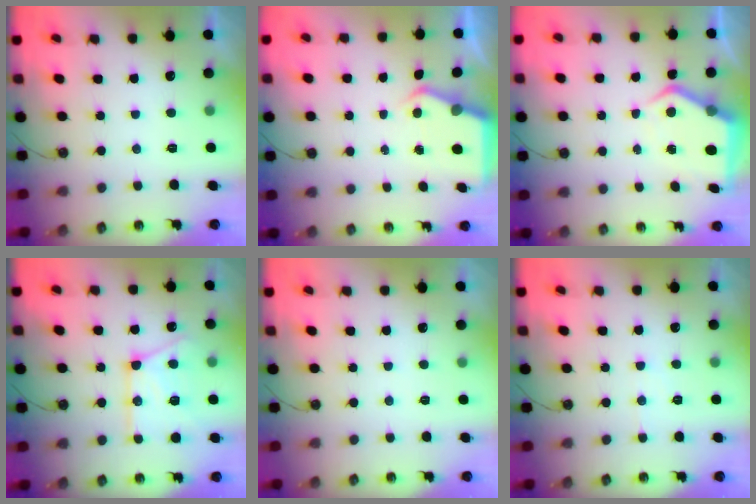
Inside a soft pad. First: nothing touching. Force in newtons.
{"total": 3.9, "press": 3.9, "slide": 0.5}
{"total": 6.4, "press": 6.4, "slide": 0.4}
{"total": 16.1, "press": 16.0, "slide": 1.8}
{"total": 2.0, "press": 1.9, "slide": 0.5}
{"total": 4.5, "press": 4.5, "slide": 0.2}